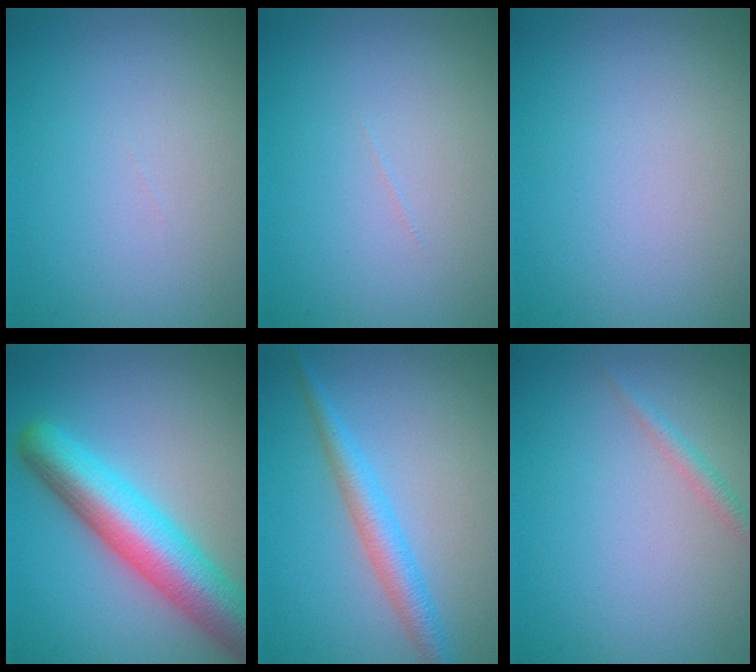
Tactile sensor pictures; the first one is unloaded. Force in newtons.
{"total": 0.0}
{"total": 0.0}
{"total": 8.6, "press": 8.5, "slide": 0.5}
{"total": 3.0, "press": 3.0, "slide": 0.0}
{"total": 1.2, "press": 1.2, "slide": 0.1}